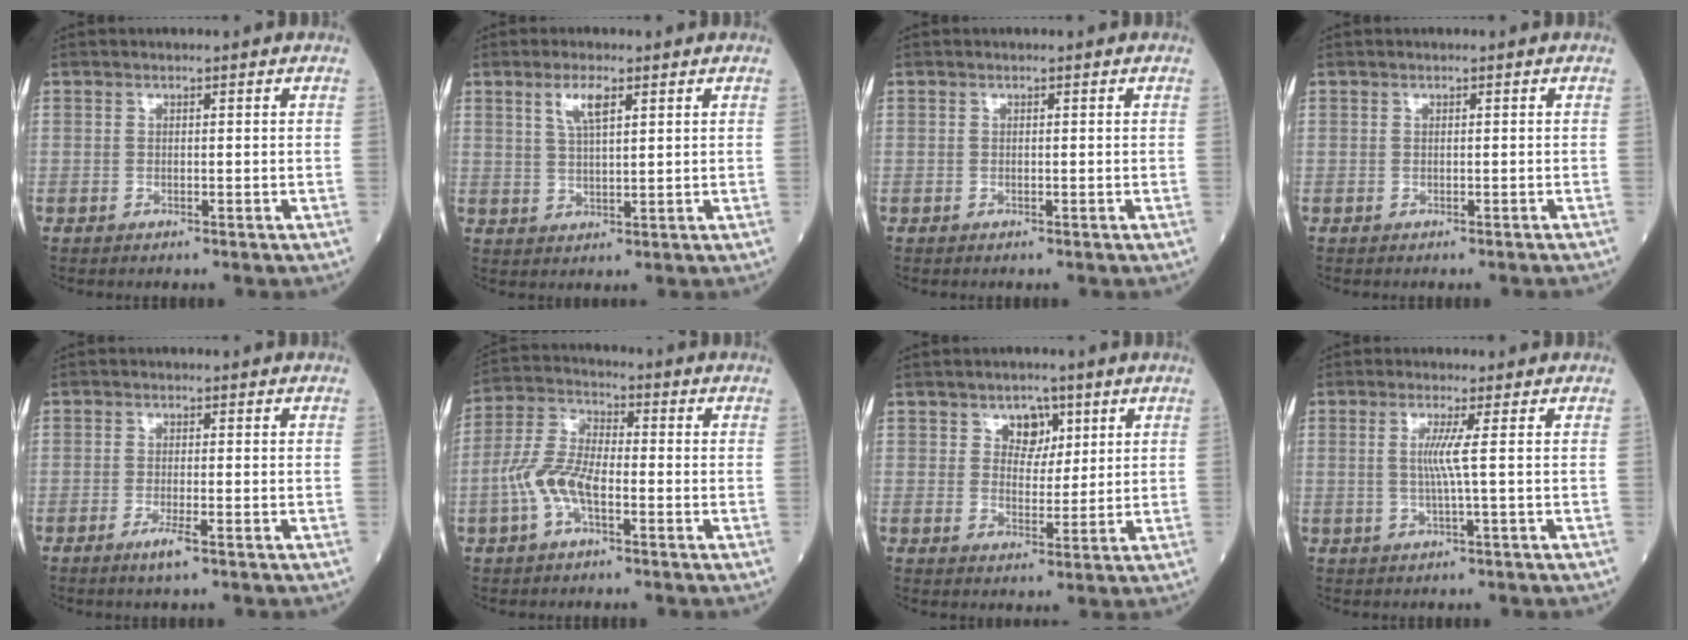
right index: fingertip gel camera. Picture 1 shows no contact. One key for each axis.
{"total": 4.3, "fx": 2.2, "fy": 0.9, "fz": 3.5, "tx": -0.074, "ty": 0.003, "tz": 0.044}
{"total": 0.0}
{"total": 0.6, "fx": -0.5, "fy": 0.1, "fz": 0.3, "tx": -0.001, "ty": 0.000, "tz": -0.007}
{"total": 2.6, "fx": -1.4, "fy": -0.1, "fz": 2.2, "tx": -0.043, "ty": -0.007, "tz": -0.029}
{"total": 8.1, "fx": -2.5, "fy": 3.3, "fz": 6.9, "tx": -0.161, "ty": 0.013, "tz": -0.053}
{"total": 4.3, "fx": 2.2, "fy": 3.1, "fz": 2.1, "tx": -0.023, "ty": 0.005, "tz": 0.036}
{"total": 3.2, "fx": 0.3, "fy": -1.1, "fz": 3.0, "tx": -0.063, "ty": -0.004, "tz": 0.005}